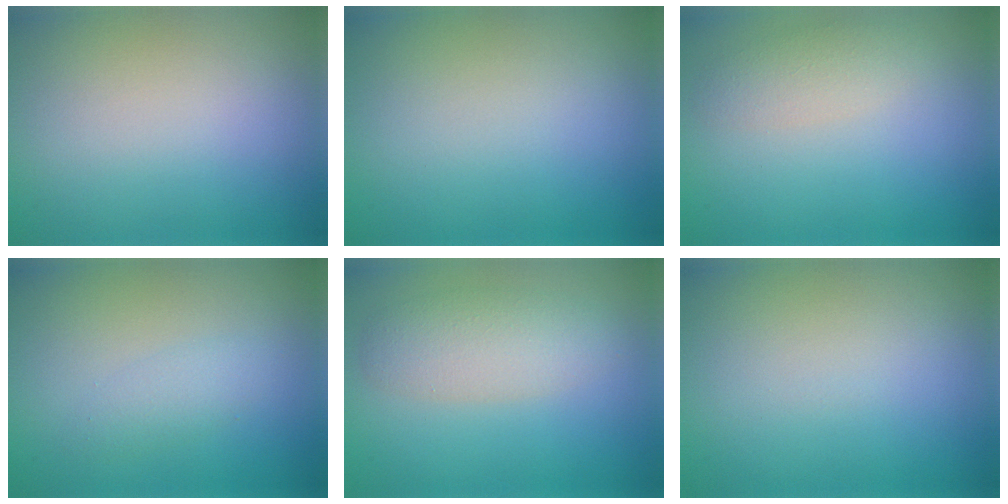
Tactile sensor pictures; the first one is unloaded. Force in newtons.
{"total": 0.0}
{"total": 1.9, "press": 1.9, "slide": 0.0}
{"total": 1.7, "press": 1.7, "slide": 0.1}
{"total": 3.4, "press": 3.4, "slide": 0.0}
{"total": 0.0}